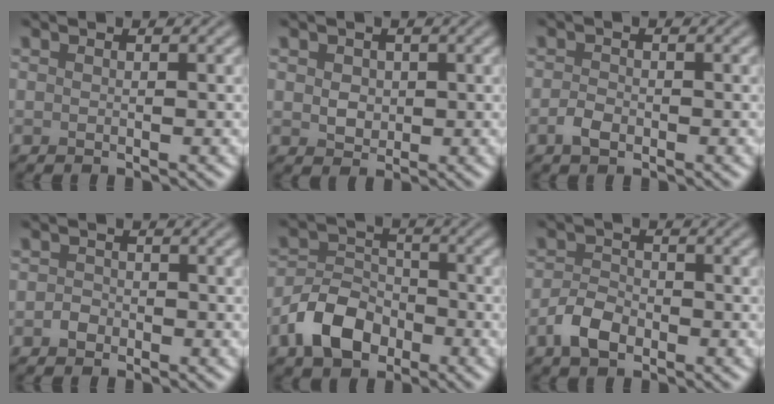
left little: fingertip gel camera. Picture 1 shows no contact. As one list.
[{"total": 2.1, "force": [0.5, 1.7, 1.1], "torque": [-0.022, 0.001, 0.010]}, {"total": 1.6, "force": [-0.7, 1.0, 1.1], "torque": [-0.021, 0.000, -0.017]}, {"total": 1.1, "force": [-0.5, 0.9, 0.4], "torque": [-0.004, 0.000, -0.012]}, {"total": 5.5, "force": [-2.9, 3.6, 3.0], "torque": [-0.057, 0.002, -0.060]}, {"total": 3.1, "force": [-1.6, 1.8, 1.8], "torque": [-0.036, 0.002, -0.037]}]